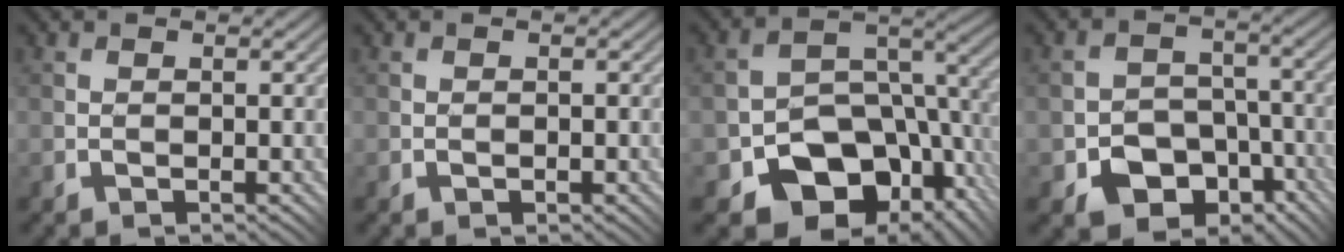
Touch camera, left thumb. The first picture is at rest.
{"total": 0.6, "force": [-0.3, 0.3, 0.5], "torque": [-0.005, 0.003, -0.002]}
{"total": 13.4, "force": [-5.5, 9.1, 8.2], "torque": [-0.121, -0.025, -0.079]}
{"total": 10.2, "force": [-6.0, 7.0, 4.3], "torque": [-0.079, -0.009, -0.096]}